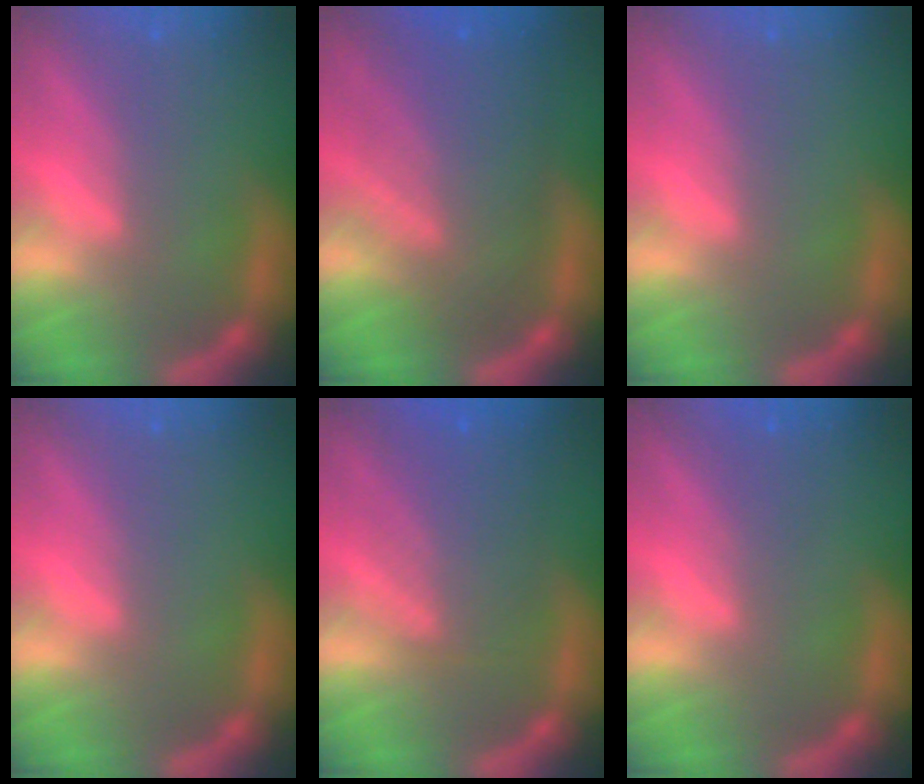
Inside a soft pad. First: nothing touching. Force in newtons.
{"total": 9.0}
{"total": 0.0}
{"total": 0.0}
{"total": 6.1}
{"total": 1.4}